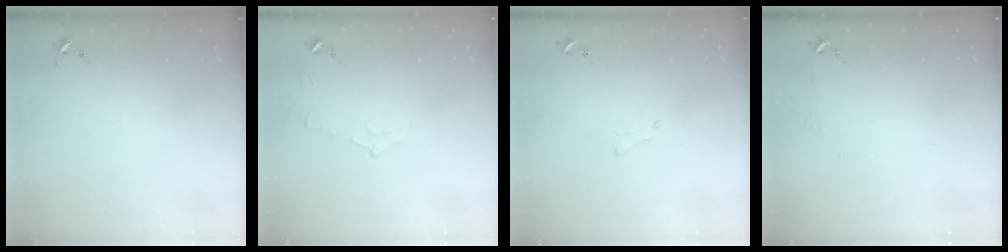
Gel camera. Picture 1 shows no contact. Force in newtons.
{"total": 5.4, "press": 5.4, "slide": 0.7}
{"total": 3.6, "press": 3.6, "slide": 0.4}
{"total": 2.9, "press": 2.8, "slide": 0.3}